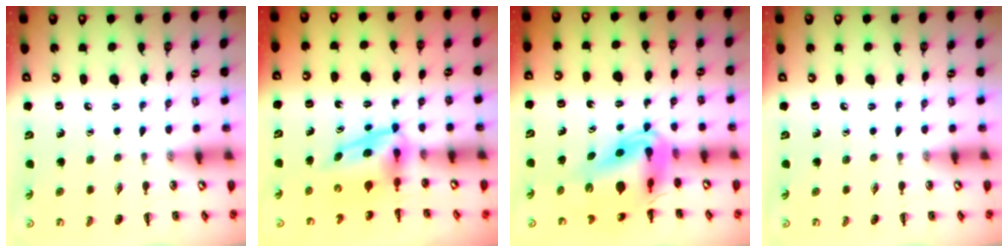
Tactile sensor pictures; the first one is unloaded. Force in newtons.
{"total": 7.3, "press": 7.1, "slide": 1.4}
{"total": 10.8, "press": 10.3, "slide": 3.4}
{"total": 0.0}